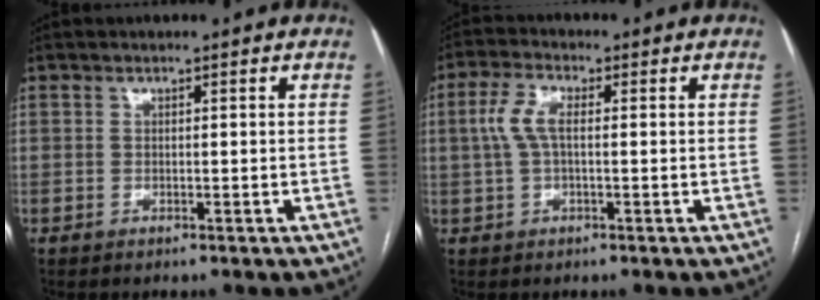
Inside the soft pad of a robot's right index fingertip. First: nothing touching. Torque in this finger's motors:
{"motor_torque": [0.76, 0.28, 0.45, 0.10]}